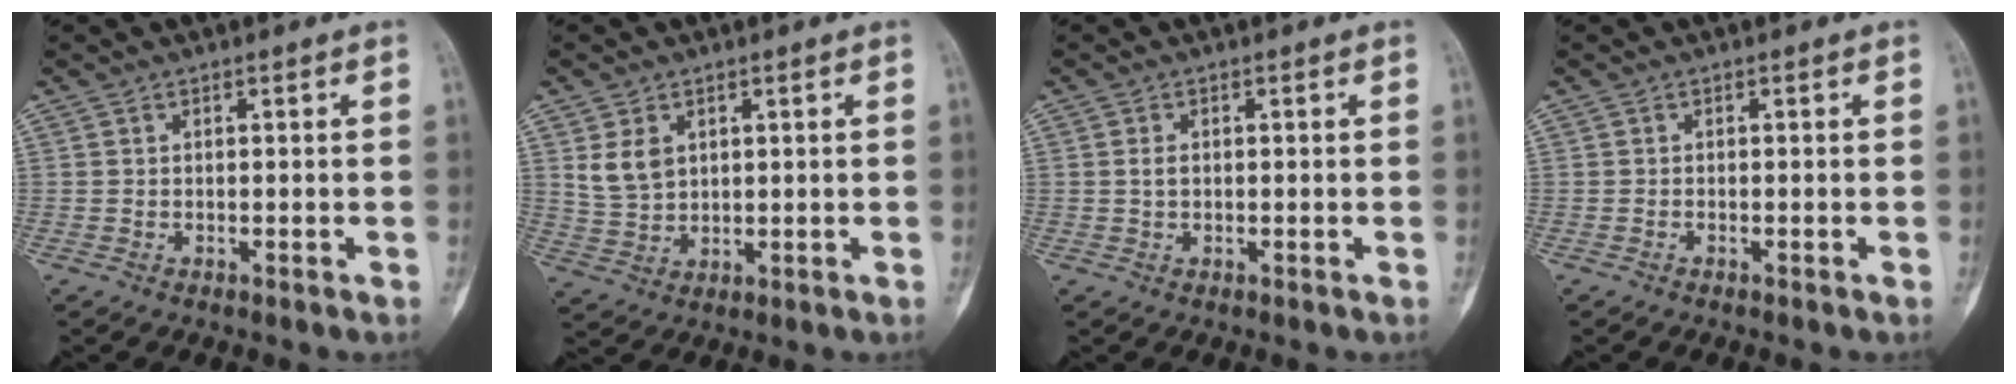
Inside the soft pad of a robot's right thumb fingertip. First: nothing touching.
{"total": 5.5, "force": [2.1, 4.0, 3.3], "torque": [-0.052, -0.010, 0.050]}
{"total": 1.3, "force": [0.0, 0.8, 1.0], "torque": [-0.013, 0.002, -0.001]}
{"total": 0.0}